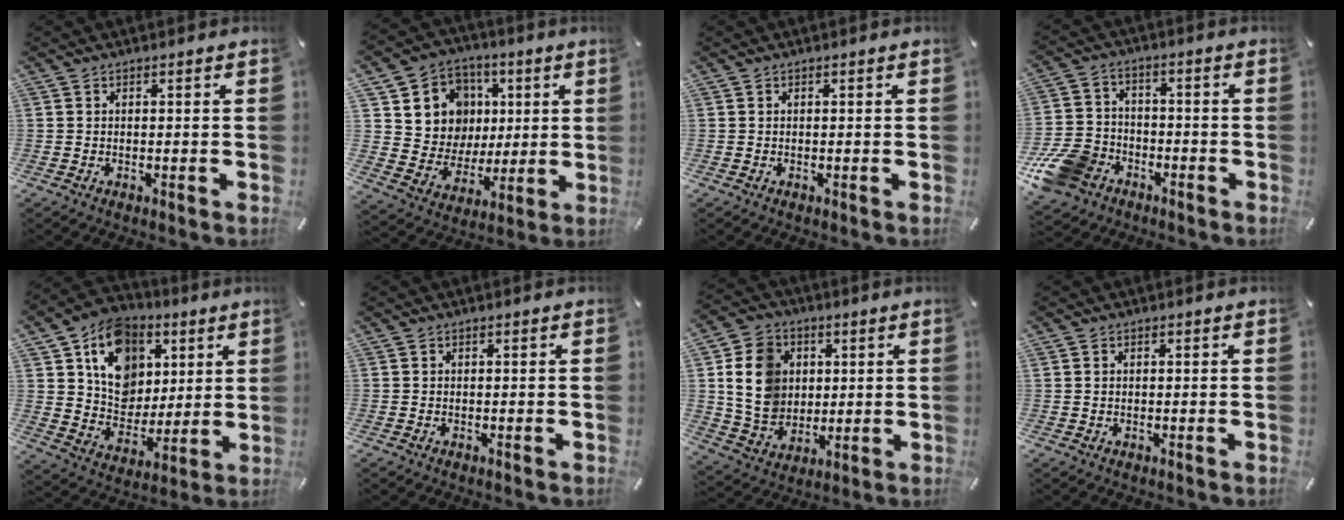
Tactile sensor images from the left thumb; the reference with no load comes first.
{"total": 12.9, "force": [3.8, 12.0, 2.8], "torque": [-0.051, -0.025, 0.086]}
{"total": 0.0}
{"total": 12.5, "force": [-6.3, 9.5, 5.2], "torque": [-0.108, 0.046, -0.111]}
{"total": 15.4, "force": [6.4, 12.6, 6.0], "torque": [-0.105, -0.031, 0.124]}
{"total": 0.0}
{"total": 13.0, "force": [2.1, 11.3, 6.0], "torque": [-0.124, 0.005, 0.044]}
{"total": 0.8, "force": [0.1, 0.7, 0.4], "torque": [-0.009, 0.004, 0.001]}